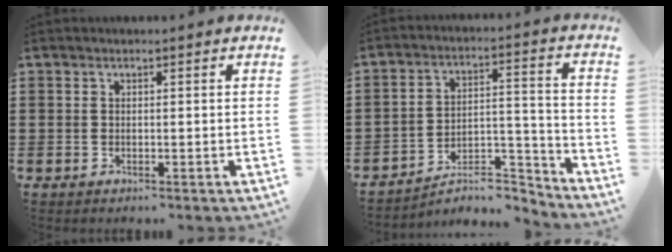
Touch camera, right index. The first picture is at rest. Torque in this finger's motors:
{"motor_torque": [-0.05, 0.11, 0.01, 0.00]}